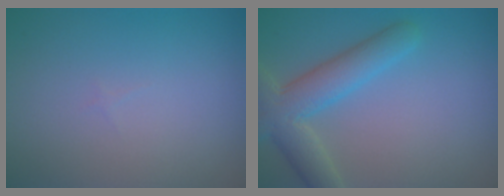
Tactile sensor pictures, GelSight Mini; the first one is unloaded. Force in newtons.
{"total": 5.4, "press": 5.4, "slide": 0.4}